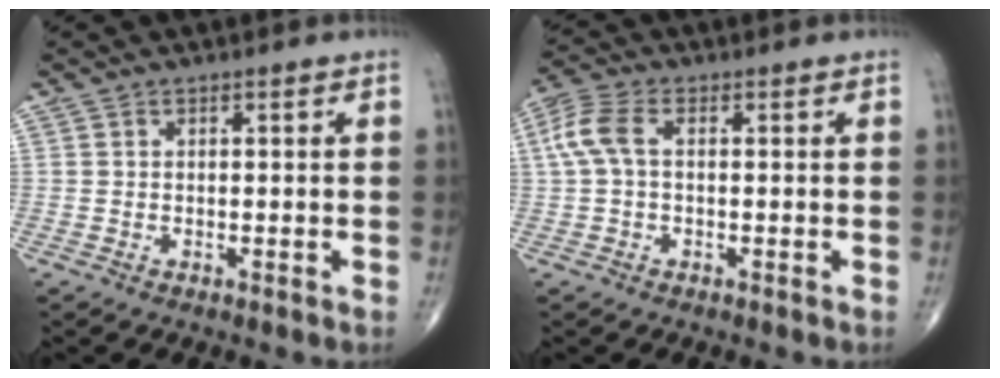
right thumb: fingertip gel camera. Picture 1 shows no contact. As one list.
[{"total": 6.0, "force": [0.7, 3.3, 5.0], "torque": [-0.129, 0.021, 0.010]}]